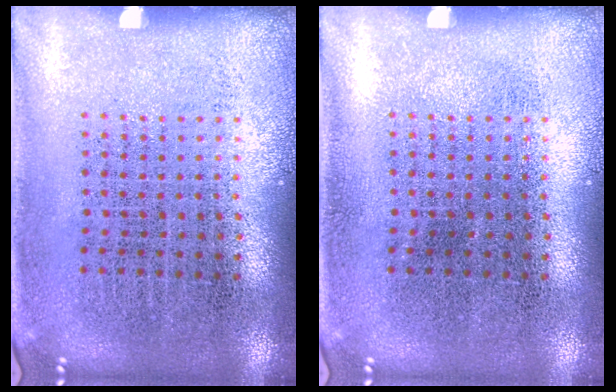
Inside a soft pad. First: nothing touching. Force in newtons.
{"total": 0.0}